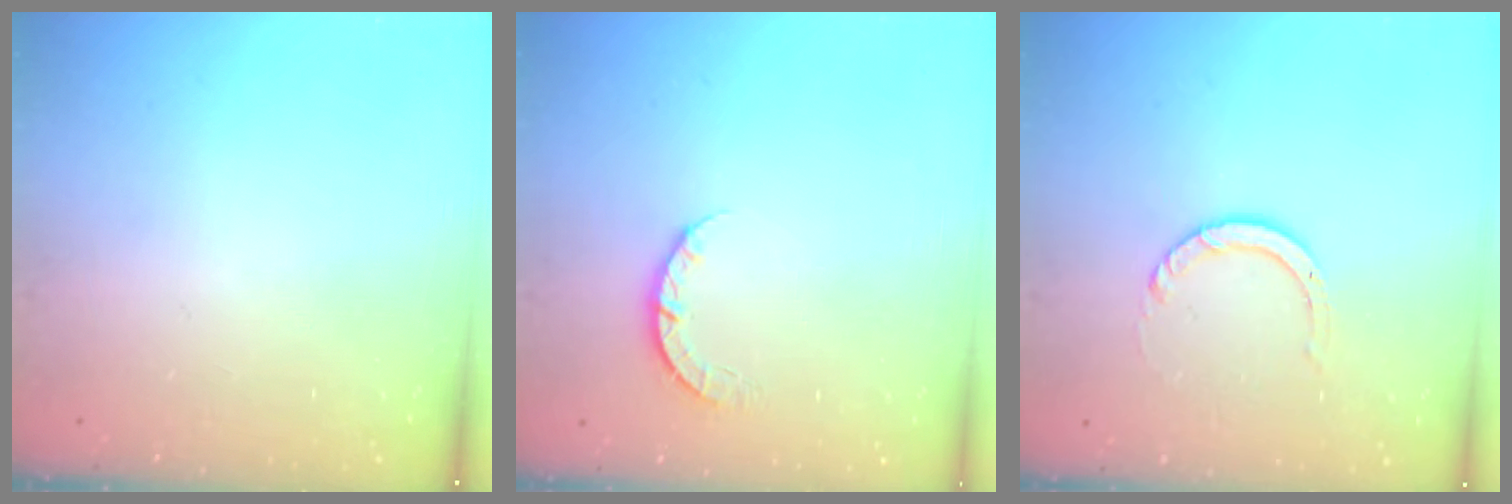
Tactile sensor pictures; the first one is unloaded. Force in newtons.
{"total": 3.4, "press": 3.4, "slide": 0.4}
{"total": 4.0, "press": 4.0, "slide": 0.2}